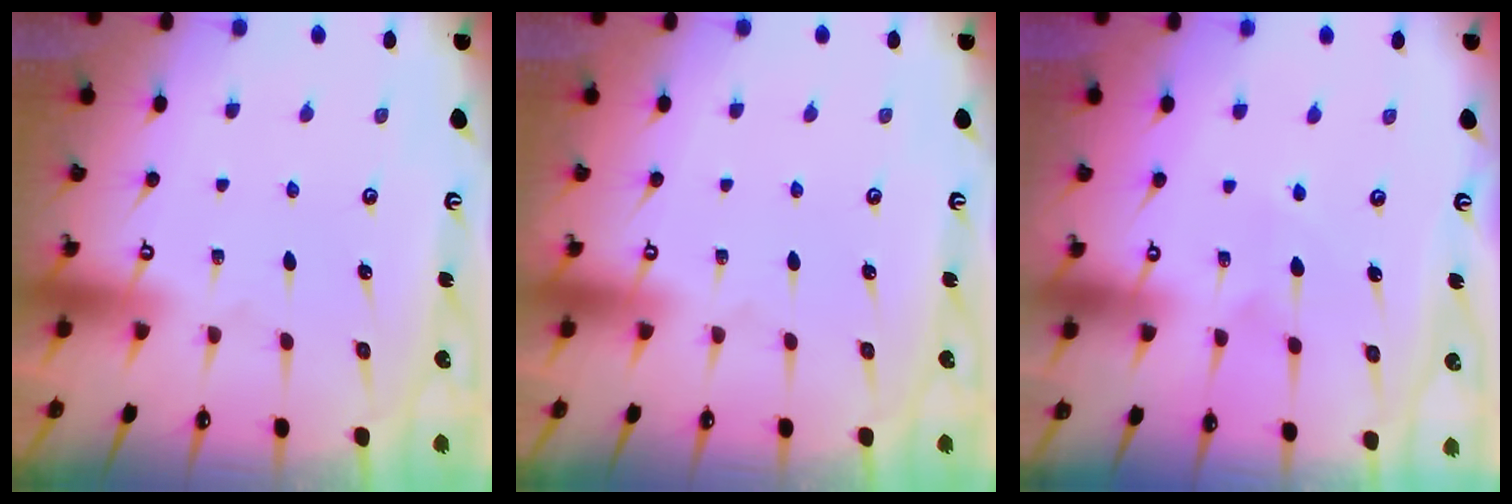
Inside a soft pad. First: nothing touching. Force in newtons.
{"total": 0.0}
{"total": 5.8, "press": 5.8, "slide": 0.2}